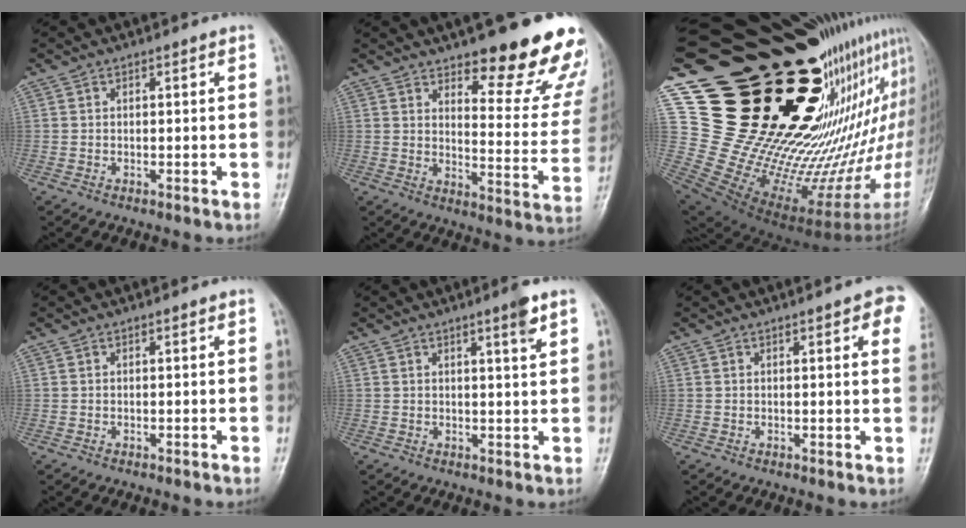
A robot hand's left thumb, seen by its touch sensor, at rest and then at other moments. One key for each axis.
{"total": 19.5, "fx": 14.0, "fy": 5.9, "fz": 12.1, "tx": -0.107, "ty": -0.101, "tz": 0.177}
{"total": 41.0, "fx": 26.8, "fy": 10.8, "fz": 29.2, "tx": -0.380, "ty": -0.152, "tz": 0.441}
{"total": 0.0}
{"total": 3.4, "fx": 2.1, "fy": 0.0, "fz": 2.7, "tx": -0.040, "ty": -0.013, "tz": 0.032}
{"total": 6.5, "fx": 2.9, "fy": 1.7, "fz": 5.6, "tx": -0.047, "ty": -0.001, "tz": 0.026}